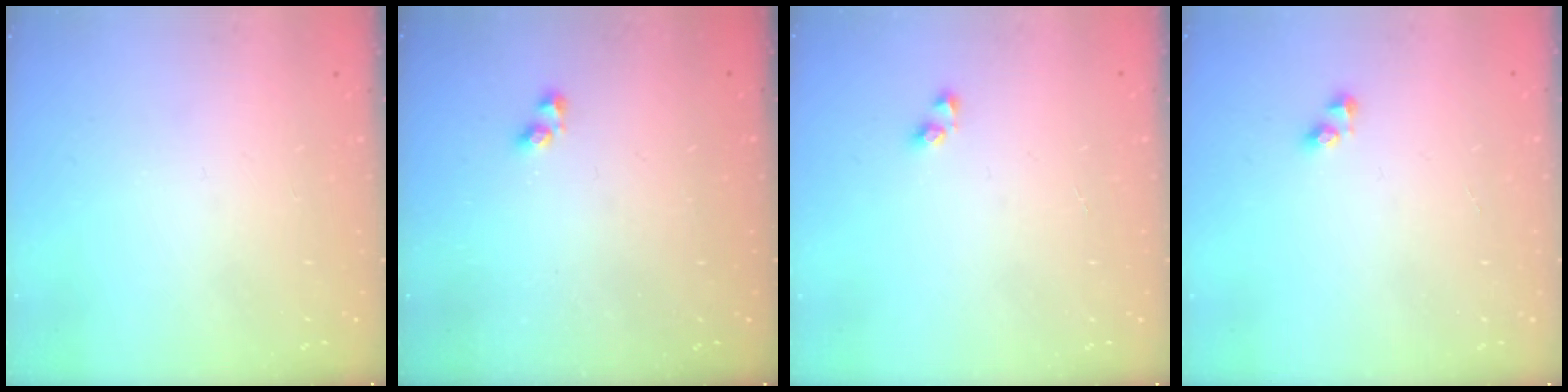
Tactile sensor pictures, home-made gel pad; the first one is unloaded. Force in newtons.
{"total": 2.9, "press": 2.9, "slide": 0.6}
{"total": 2.9, "press": 2.9, "slide": 0.3}
{"total": 2.5, "press": 2.5, "slide": 0.2}